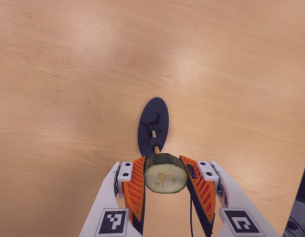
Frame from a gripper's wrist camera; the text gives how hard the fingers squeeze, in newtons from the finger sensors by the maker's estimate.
{"total": 11.3, "left": 11.1, "right": 11.6}